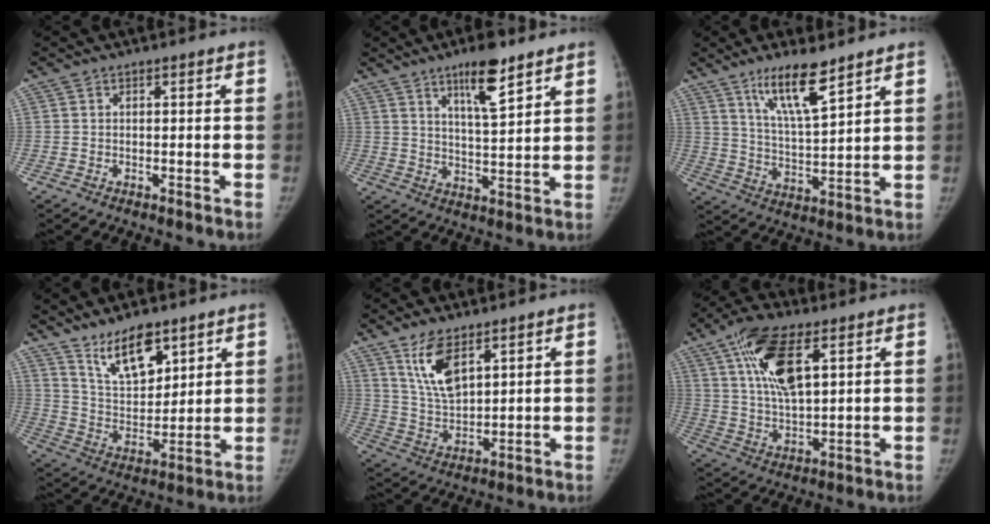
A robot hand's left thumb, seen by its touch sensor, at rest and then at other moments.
{"total": 9.4, "force": [6.1, 2.0, 6.9], "torque": [-0.106, -0.038, 0.104]}
{"total": 10.9, "force": [7.4, 2.1, 7.8], "torque": [-0.135, -0.048, 0.143]}
{"total": 11.7, "force": [8.1, 5.1, 6.8], "torque": [-0.093, -0.058, 0.158]}
{"total": 9.4, "force": [5.4, 4.1, 6.5], "torque": [-0.112, -0.031, 0.116]}
{"total": 14.4, "force": [6.2, 6.0, 11.4], "torque": [-0.202, -0.016, 0.116]}